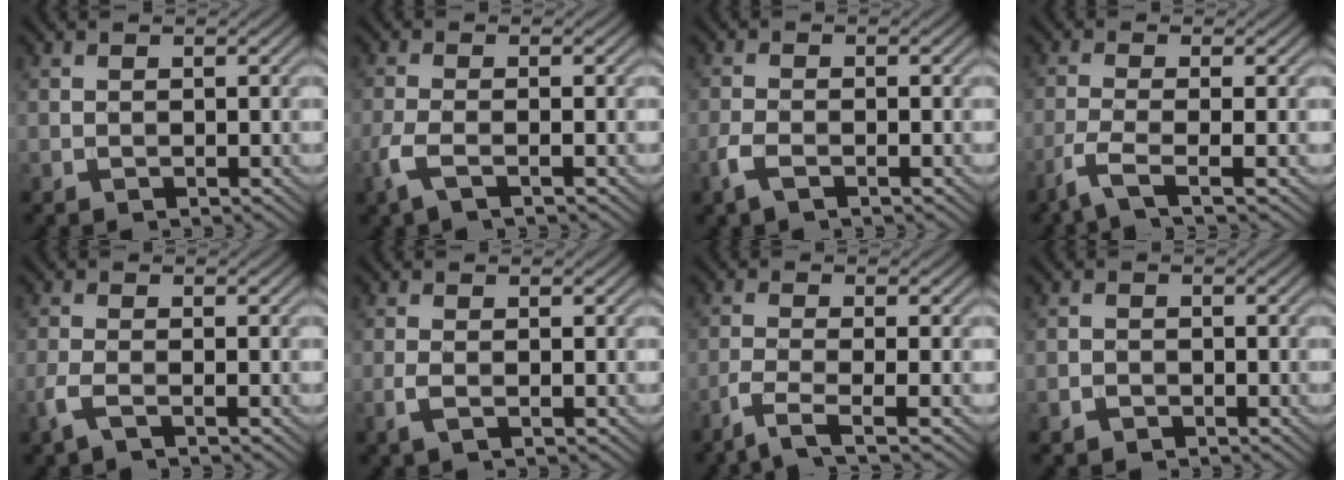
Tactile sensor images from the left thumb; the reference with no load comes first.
{"total": 3.3, "force": [-1.7, 0.8, 2.7], "torque": [-0.066, -0.002, -0.047]}
{"total": 2.6, "force": [-1.6, 0.8, 2.0], "torque": [-0.053, -0.004, -0.038]}
{"total": 4.2, "force": [-2.4, 0.6, 3.4], "torque": [-0.070, -0.002, -0.068]}
{"total": 2.6, "force": [-1.5, 0.6, 2.1], "torque": [-0.054, -0.002, -0.041]}
{"total": 1.8, "force": [-0.7, 0.5, 1.6], "torque": [-0.040, 0.001, -0.020]}
{"total": 4.2, "force": [-2.5, 0.6, 3.3], "torque": [-0.060, 0.002, -0.069]}
{"total": 1.3, "force": [-1.0, 0.9, 0.4], "torque": [-0.006, -0.001, -0.021]}